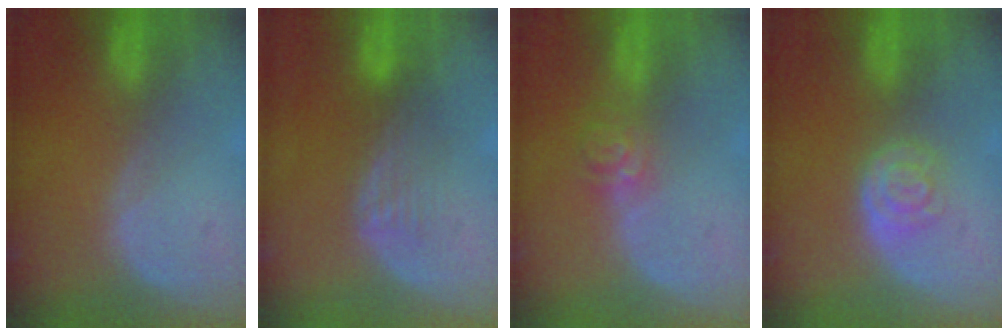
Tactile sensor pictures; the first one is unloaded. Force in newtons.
{"total": 4.2, "press": 3.4, "slide": 2.5}
{"total": 3.7, "press": 3.5, "slide": 1.4}
{"total": 4.0, "press": 3.6, "slide": 1.7}